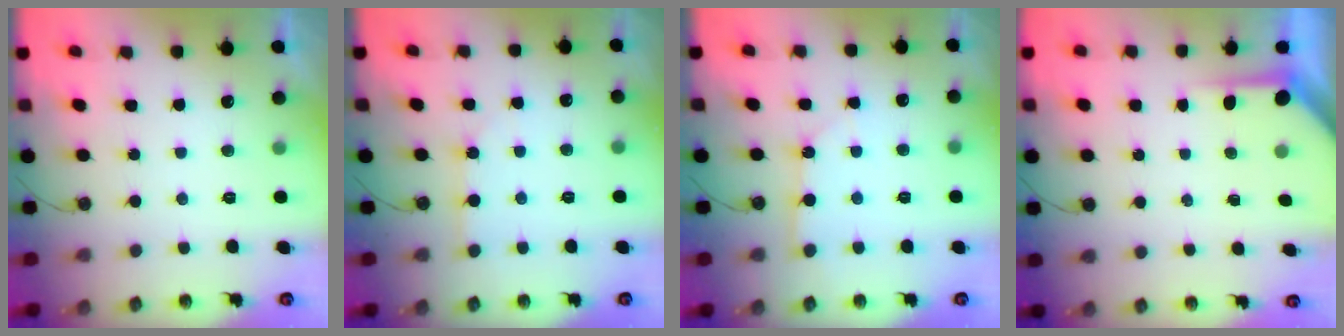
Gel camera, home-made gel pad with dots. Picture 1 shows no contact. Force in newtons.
{"total": 2.5, "press": 2.5, "slide": 0.3}
{"total": 2.9, "press": 2.9, "slide": 0.3}
{"total": 3.6, "press": 3.6, "slide": 0.4}